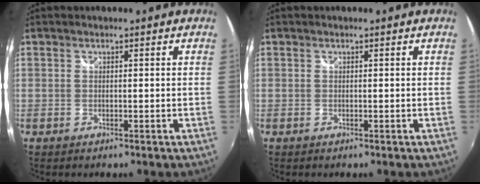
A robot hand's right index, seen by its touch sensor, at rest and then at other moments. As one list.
[{"total": 0.0}]